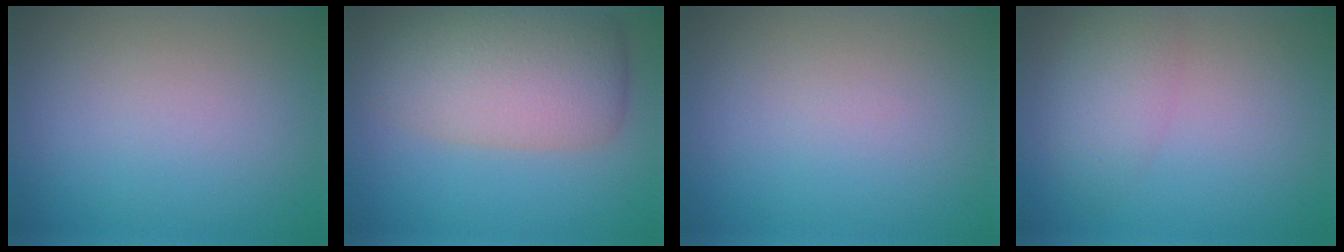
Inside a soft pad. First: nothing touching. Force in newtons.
{"total": 7.7, "press": 7.7, "slide": 0.4}
{"total": 0.0}
{"total": 3.0, "press": 3.0, "slide": 0.1}